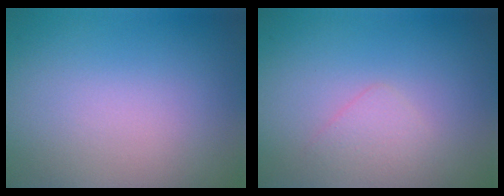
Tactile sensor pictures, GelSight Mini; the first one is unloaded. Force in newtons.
{"total": 1.3, "press": 1.3, "slide": 0.1}